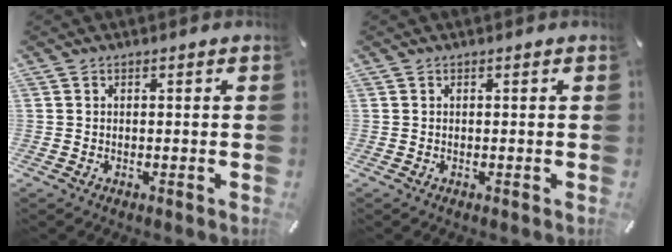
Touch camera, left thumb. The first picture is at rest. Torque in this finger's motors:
{"motor_torque": [0.00, 0.00, 0.00, 0.01, 0.00]}